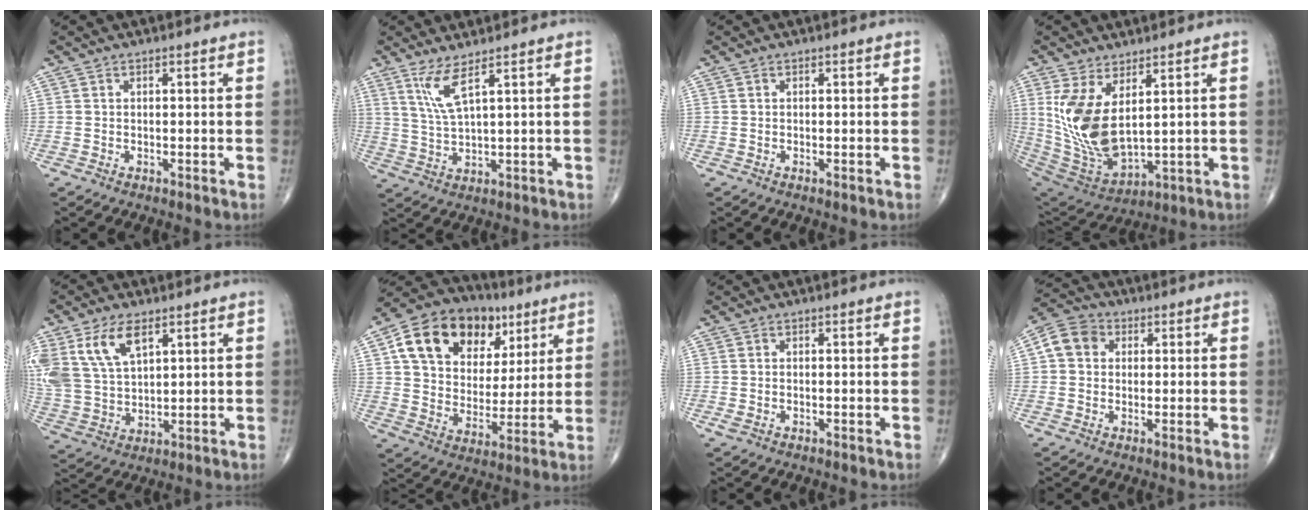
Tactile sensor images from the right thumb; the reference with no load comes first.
{"total": 5.3, "force": [3.1, 0.3, 4.3], "torque": [-0.099, -0.029, 0.072]}
{"total": 0.0}
{"total": 14.8, "force": [3.9, 7.2, 12.3], "torque": [-0.244, -0.033, 0.099]}
{"total": 13.1, "force": [6.4, 7.2, 8.9], "torque": [-0.176, -0.014, 0.135]}
{"total": 20.2, "force": [8.6, 14.3, 11.4], "torque": [-0.162, -0.005, 0.142]}
{"total": 1.1, "force": [-0.3, 0.7, 0.8], "torque": [-0.024, 0.001, -0.004]}
{"total": 6.4, "force": [1.2, 5.4, 3.3], "torque": [-0.051, 0.015, 0.012]}